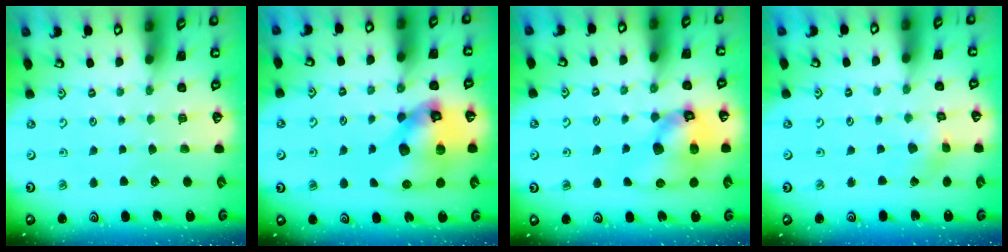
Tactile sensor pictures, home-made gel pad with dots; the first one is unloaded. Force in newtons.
{"total": 17.4, "press": 17.1, "slide": 2.9}
{"total": 14.4, "press": 14.2, "slide": 2.1}
{"total": 2.3, "press": 2.3, "slide": 0.1}